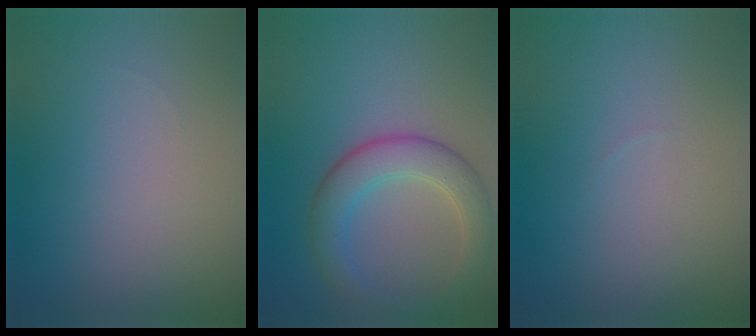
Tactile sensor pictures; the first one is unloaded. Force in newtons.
{"total": 5.0, "press": 5.0, "slide": 0.1}
{"total": 0.0}